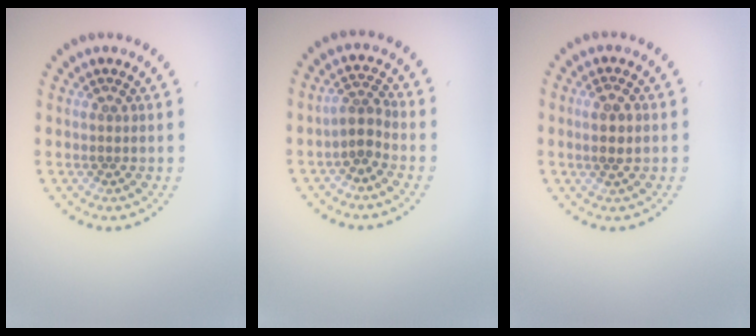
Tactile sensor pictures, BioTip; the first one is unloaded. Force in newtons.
{"total": 2.0, "press": 1.5, "slide": 1.4}
{"total": 1.7, "press": 1.6, "slide": 0.5}